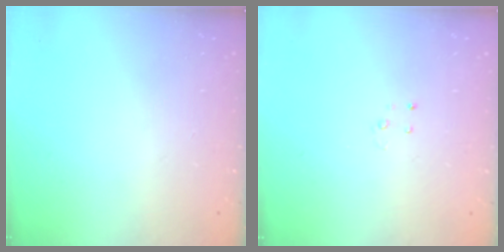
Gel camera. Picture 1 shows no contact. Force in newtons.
{"total": 2.3, "press": 2.3, "slide": 0.2}